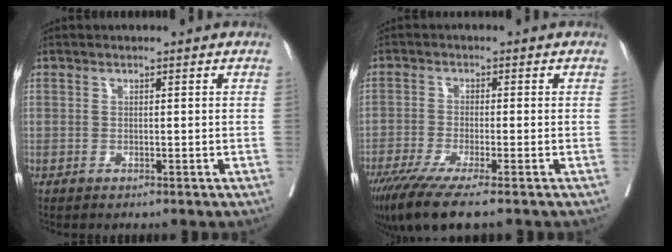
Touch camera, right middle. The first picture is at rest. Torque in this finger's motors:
{"motor_torque": [1.11, -1.03, 0.22, 0.10]}